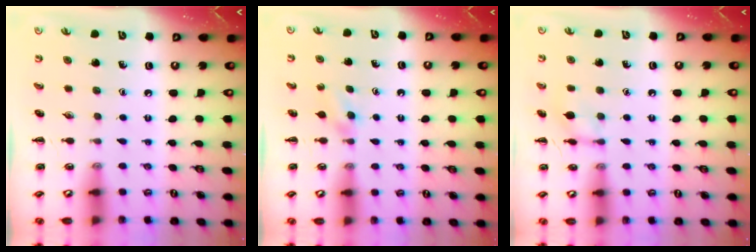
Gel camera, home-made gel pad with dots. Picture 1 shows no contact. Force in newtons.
{"total": 2.0, "press": 1.8, "slide": 0.9}
{"total": 7.7, "press": 7.6, "slide": 1.3}